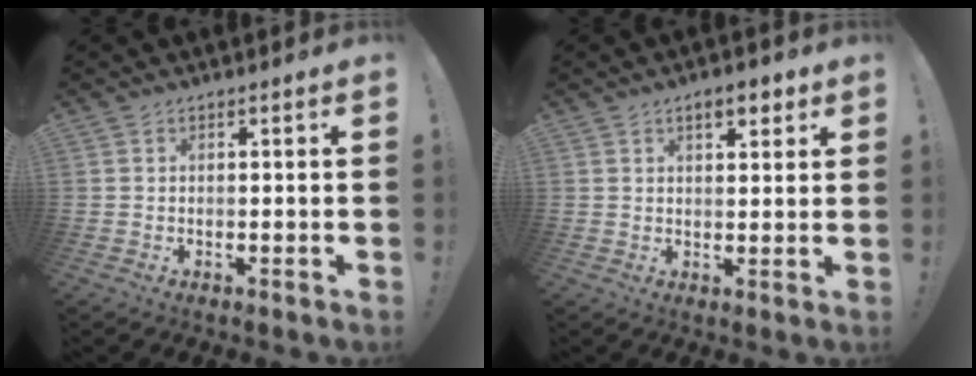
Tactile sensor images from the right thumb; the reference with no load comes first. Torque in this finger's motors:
{"motor_torque": [0.03, 1.30, 0.76, 0.16, -0.01]}